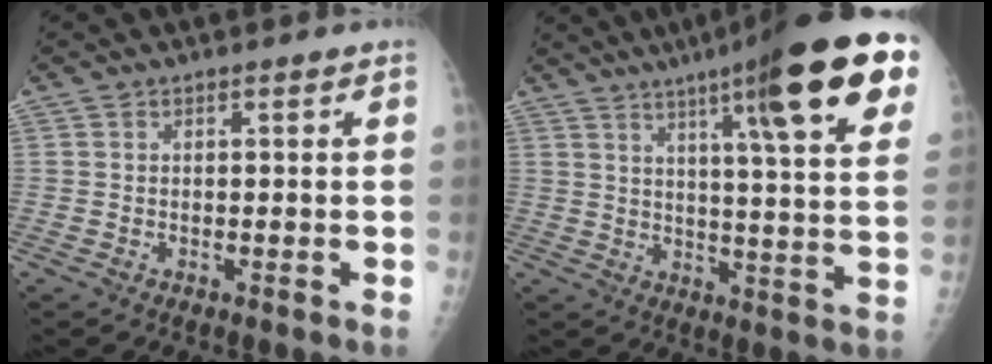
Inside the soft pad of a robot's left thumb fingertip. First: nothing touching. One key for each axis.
{"total": 23.9, "fx": 12.6, "fy": 3.3, "fz": 20.1, "tx": -0.272, "ty": -0.031, "tz": 0.168}